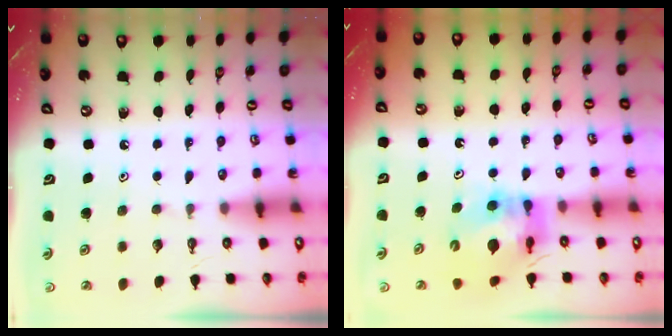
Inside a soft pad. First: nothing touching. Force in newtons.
{"total": 10.9, "press": 10.9, "slide": 1.2}